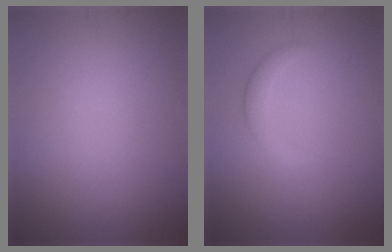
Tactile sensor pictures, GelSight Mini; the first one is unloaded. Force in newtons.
{"total": 1.7, "press": 1.7, "slide": 0.1}